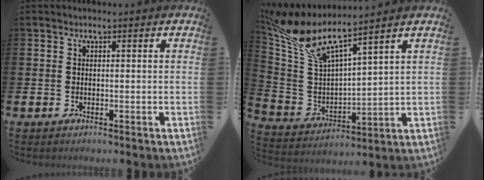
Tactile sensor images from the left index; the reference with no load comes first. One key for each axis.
{"total": 9.1, "fx": 7.7, "fy": 1.6, "fz": 4.6, "tx": -0.127, "ty": -0.044, "tz": 0.129}